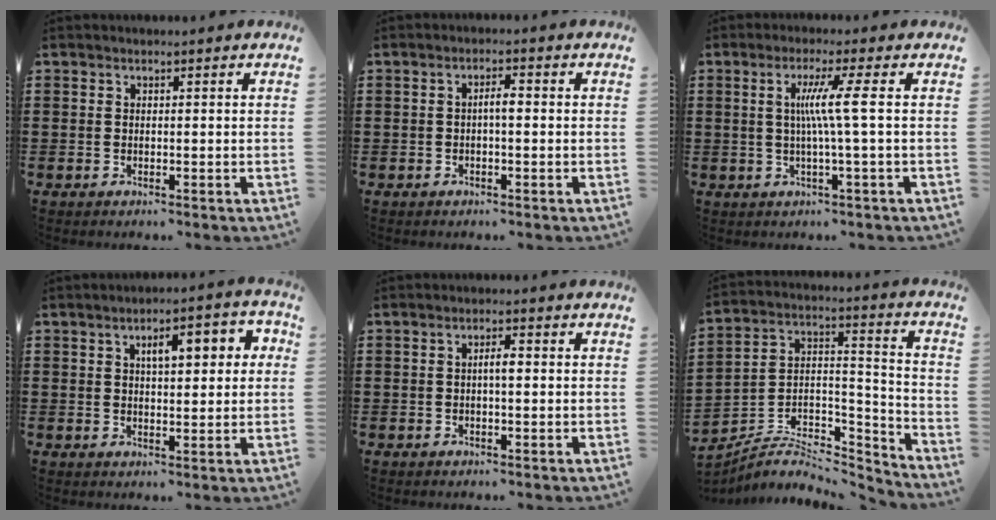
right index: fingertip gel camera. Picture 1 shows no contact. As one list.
[{"total": 2.1, "force": [-0.3, 0.6, 2.0], "torque": [-0.038, 0.004, -0.007]}, {"total": 5.9, "force": [0.4, -0.9, 5.8], "torque": [-0.111, -0.005, -0.003]}, {"total": 5.7, "force": [1.7, 2.3, 4.9], "torque": [-0.068, -0.002, 0.017]}, {"total": 2.2, "force": [-0.1, 0.6, 2.1], "torque": [-0.039, 0.002, -0.004]}, {"total": 5.8, "force": [-4.9, 2.5, 1.8], "torque": [-0.040, 0.001, -0.098]}]